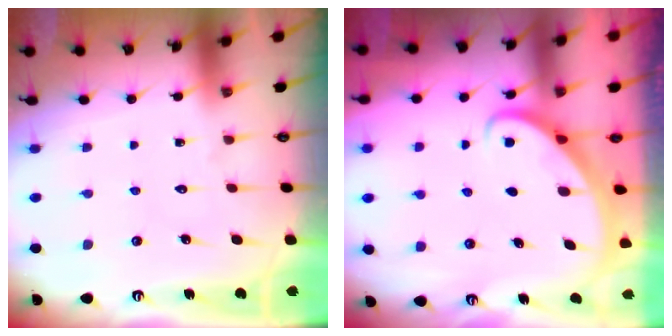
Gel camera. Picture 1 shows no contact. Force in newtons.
{"total": 2.8, "press": 2.8, "slide": 0.2}